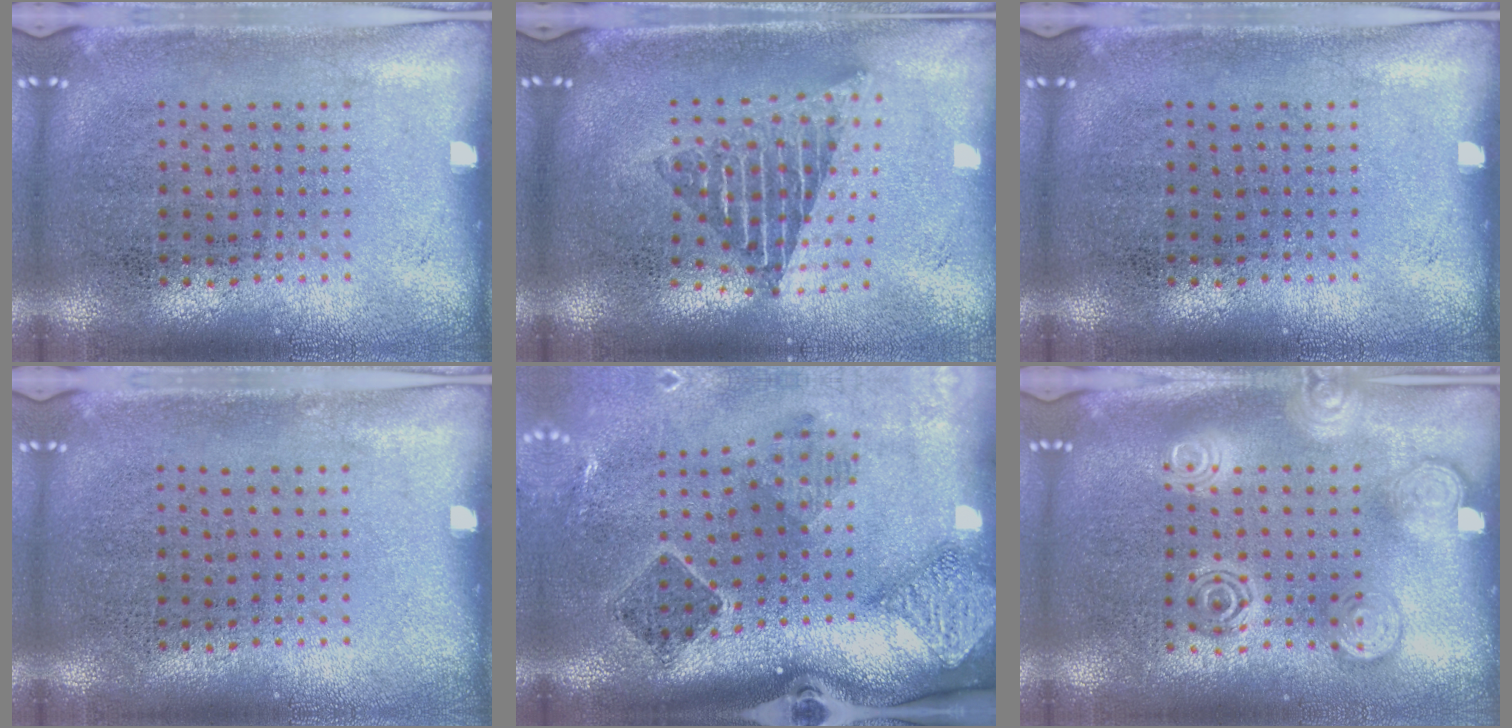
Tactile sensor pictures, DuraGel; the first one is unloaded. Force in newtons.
{"total": 1.9, "press": 1.5, "slide": 1.2}
{"total": 0.0}
{"total": 0.0}
{"total": 2.3, "press": 1.7, "slide": 1.5}
{"total": 3.1, "press": 3.1, "slide": 0.4}